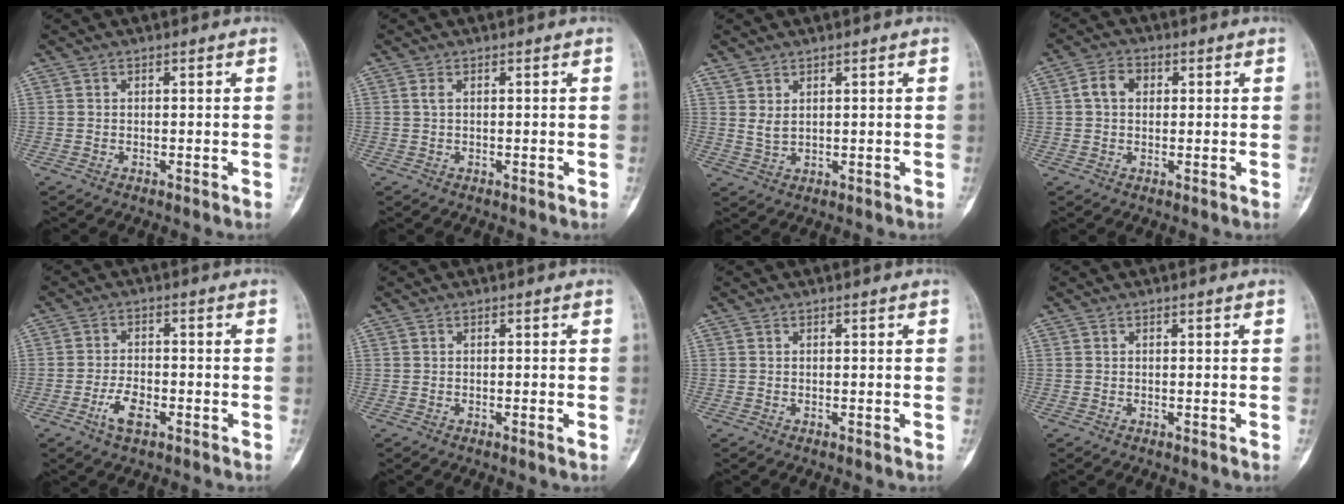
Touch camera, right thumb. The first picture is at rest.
{"total": 0.7, "force": [0.2, 0.2, 0.7], "torque": [-0.021, 0.003, 0.004]}
{"total": 2.3, "force": [1.3, 1.2, 1.5], "torque": [-0.029, -0.009, 0.034]}
{"total": 4.2, "force": [0.8, 3.2, 2.7], "torque": [-0.044, 0.012, 0.009]}
{"total": 4.8, "force": [-2.3, 2.3, 3.6], "torque": [-0.068, 0.012, -0.043]}
{"total": 0.7, "force": [-0.3, 0.0, 0.7], "torque": [-0.015, 0.002, -0.003]}
{"total": 0.0}
{"total": 0.0}